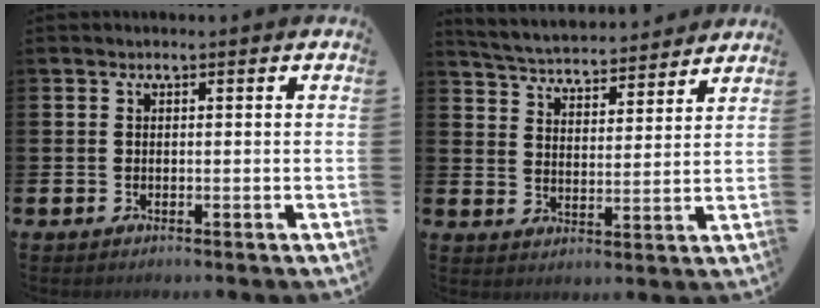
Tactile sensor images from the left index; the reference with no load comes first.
{"total": 4.9, "force": [4.8, 0.6, 0.3], "torque": [-0.031, -0.039, 0.082]}